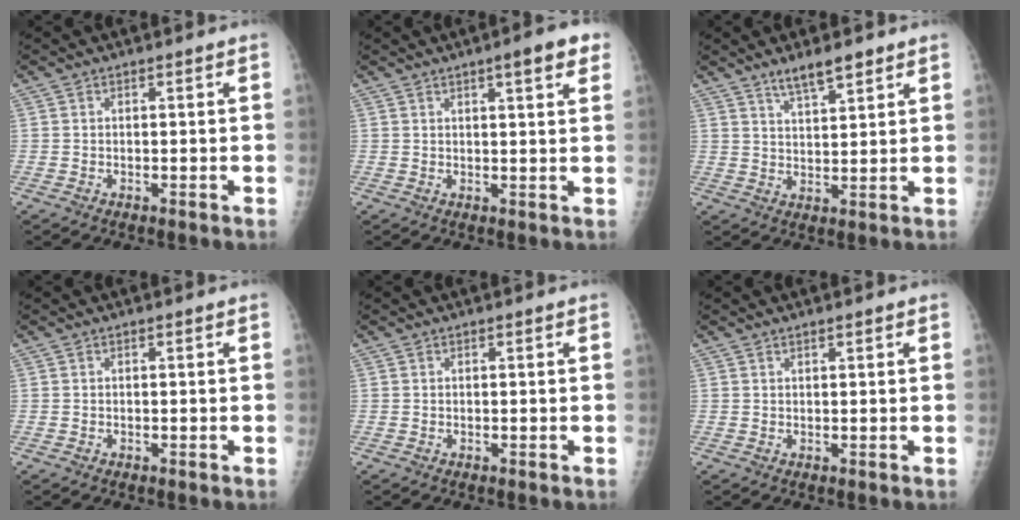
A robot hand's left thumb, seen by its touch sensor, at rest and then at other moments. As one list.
[{"total": 6.4, "force": [3.5, 1.2, 5.2], "torque": [-0.062, -0.008, 0.044]}, {"total": 6.0, "force": [4.4, 1.4, 3.7], "torque": [-0.056, -0.026, 0.077]}, {"total": 0.0}, {"total": 0.0}, {"total": 0.8, "force": [0.6, 0.1, 0.6], "torque": [-0.007, 0.000, 0.010]}]